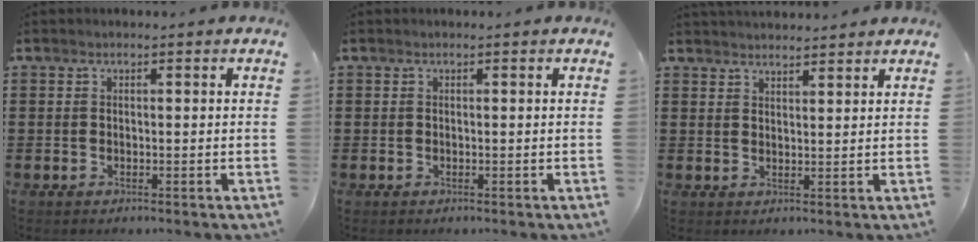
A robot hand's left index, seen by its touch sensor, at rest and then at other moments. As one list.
[{"total": 0.0}, {"total": 2.4, "force": [2.4, 0.1, -0.1], "torque": [-0.004, -0.004, 0.048]}]